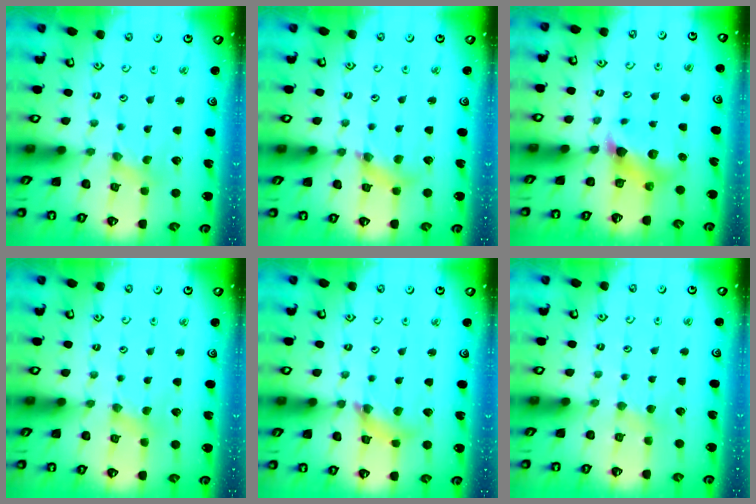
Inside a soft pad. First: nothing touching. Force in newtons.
{"total": 6.6, "press": 6.6, "slide": 0.8}
{"total": 6.0, "press": 6.0, "slide": 0.6}
{"total": 1.9, "press": 1.8, "slide": 0.3}
{"total": 8.1, "press": 8.0, "slide": 1.0}
{"total": 2.2, "press": 2.2, "slide": 0.4}